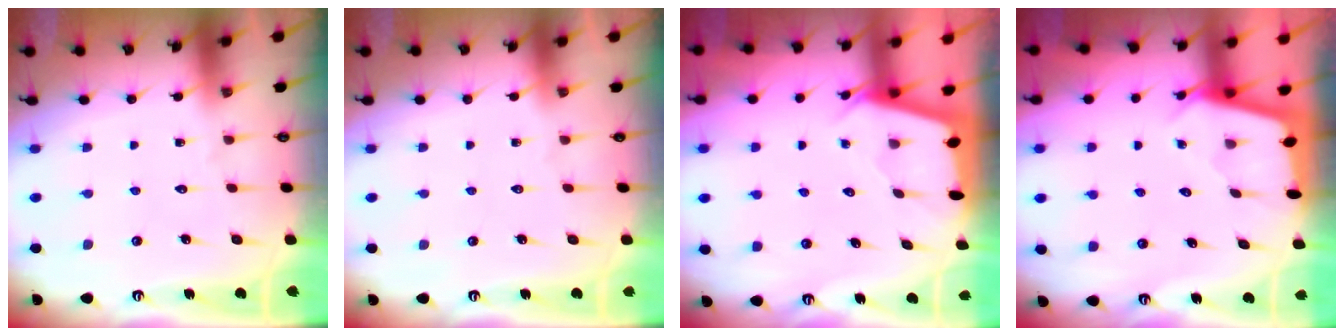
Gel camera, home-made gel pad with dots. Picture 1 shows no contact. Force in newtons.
{"total": 0.0}
{"total": 2.0, "press": 2.0, "slide": 0.3}
{"total": 2.5, "press": 2.5, "slide": 0.3}